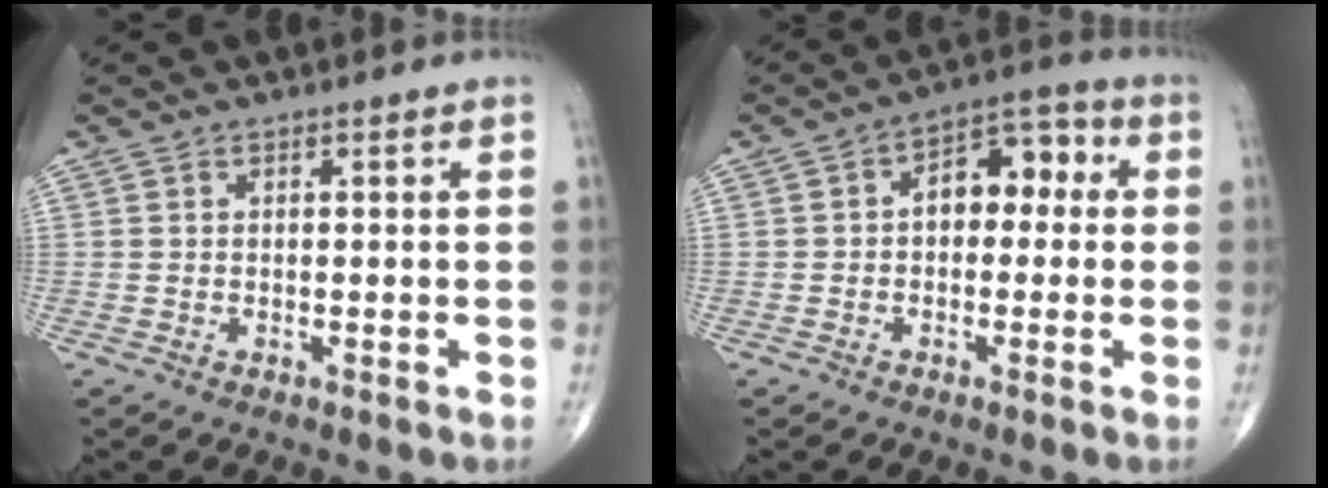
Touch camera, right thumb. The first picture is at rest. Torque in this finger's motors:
{"motor_torque": [0.98, 1.16, 0.59, -0.26, 0.03]}